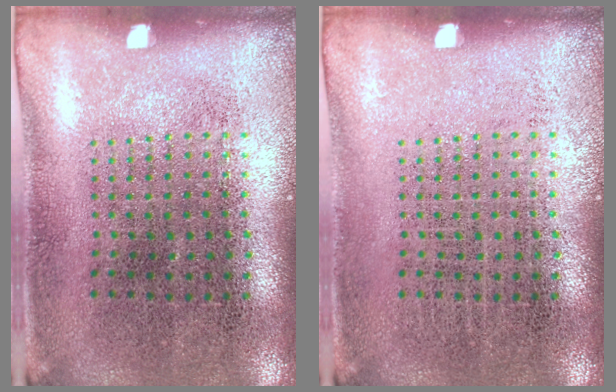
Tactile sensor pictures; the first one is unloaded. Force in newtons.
{"total": 0.0}